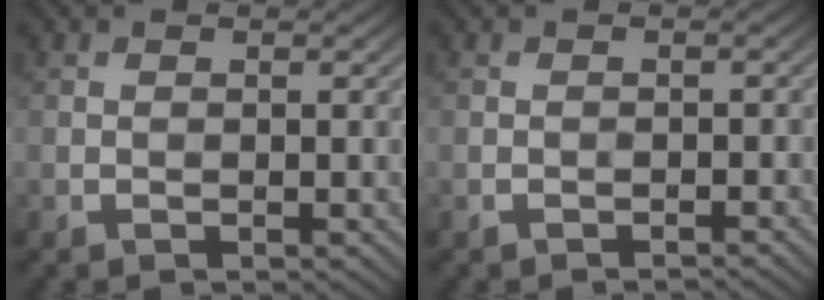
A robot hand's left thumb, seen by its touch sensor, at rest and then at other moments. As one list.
[{"total": 0.9, "force": [-0.8, 0.1, 0.3], "torque": [-0.002, 0.001, -0.014]}]